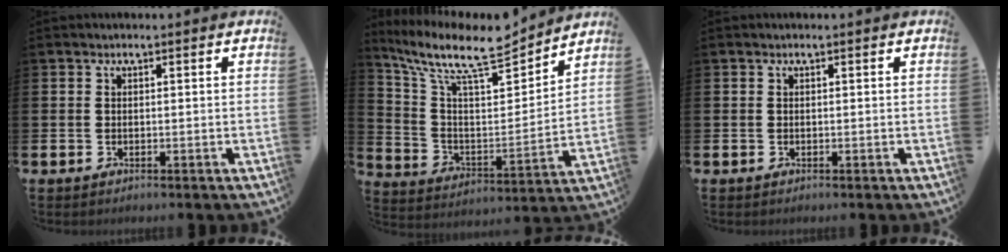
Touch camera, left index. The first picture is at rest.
{"total": 10.8, "force": [9.0, 2.4, 5.4], "torque": [-0.133, -0.063, 0.149]}
{"total": 0.0}